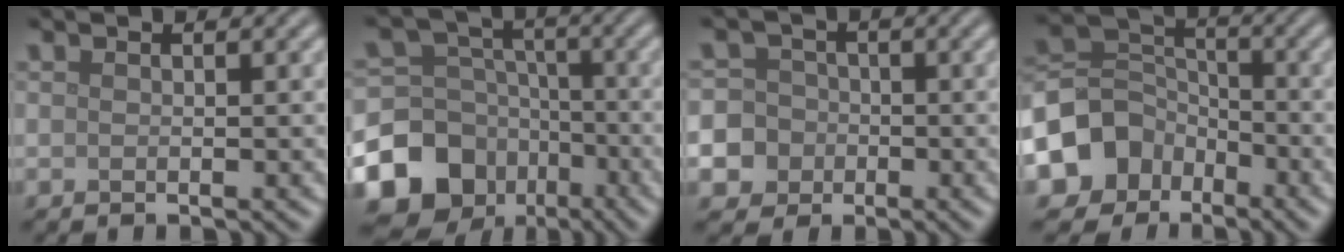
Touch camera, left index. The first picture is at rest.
{"total": 13.8, "force": [-7.2, 11.1, 3.9], "torque": [-0.085, -0.037, -0.135]}
{"total": 11.7, "force": [-4.5, 10.6, 2.4], "torque": [-0.072, -0.020, -0.112]}
{"total": 6.8, "force": [-3.4, 5.3, 2.4], "torque": [-0.042, 0.002, -0.073]}